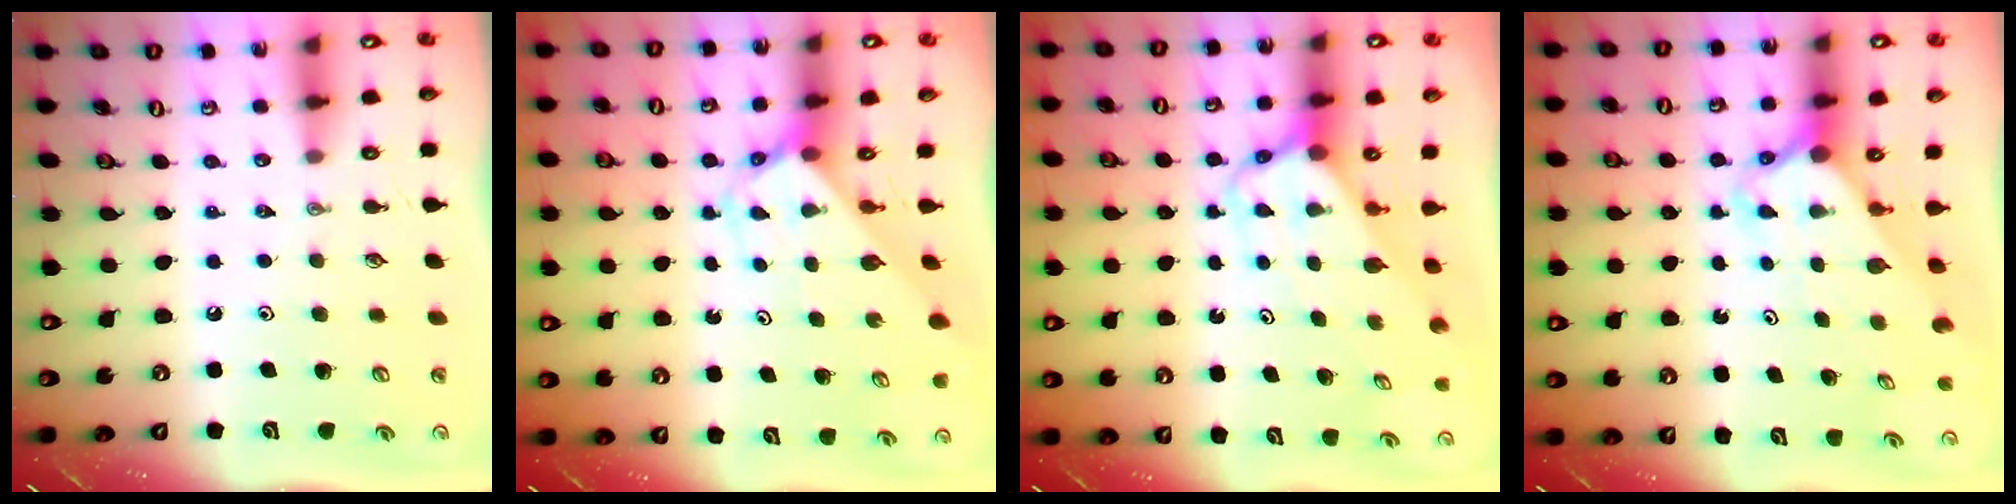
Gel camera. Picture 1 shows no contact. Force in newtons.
{"total": 2.7, "press": 2.7, "slide": 0.2}
{"total": 4.2, "press": 4.2, "slide": 0.4}
{"total": 2.7, "press": 2.7, "slide": 0.2}